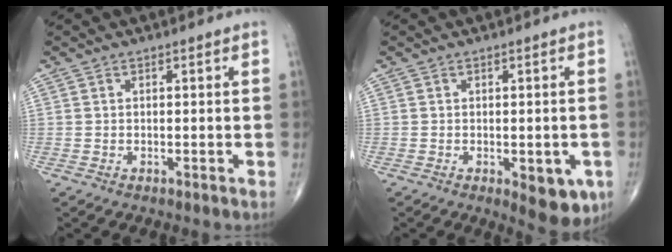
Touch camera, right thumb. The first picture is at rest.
{"total": 7.3, "force": [-2.5, 3.2, 6.1], "torque": [-0.052, -0.004, -0.024]}